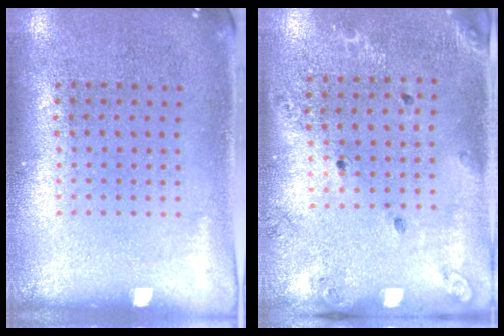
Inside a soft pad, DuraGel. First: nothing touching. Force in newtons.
{"total": 1.2, "press": 1.1, "slide": 0.5}